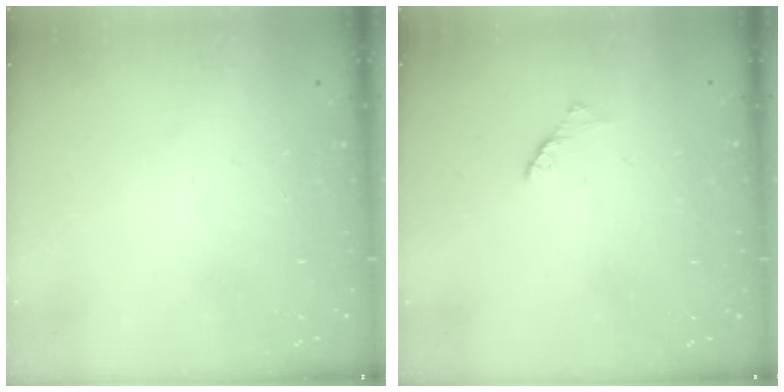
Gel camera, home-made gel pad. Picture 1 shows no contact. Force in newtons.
{"total": 1.7, "press": 1.6, "slide": 0.4}